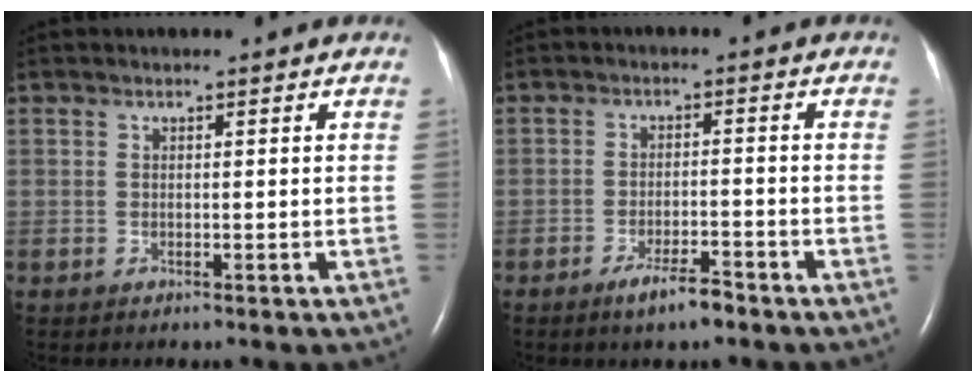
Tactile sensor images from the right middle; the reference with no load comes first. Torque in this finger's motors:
{"motor_torque": [0.60, -0.55, 0.07, 0.02]}